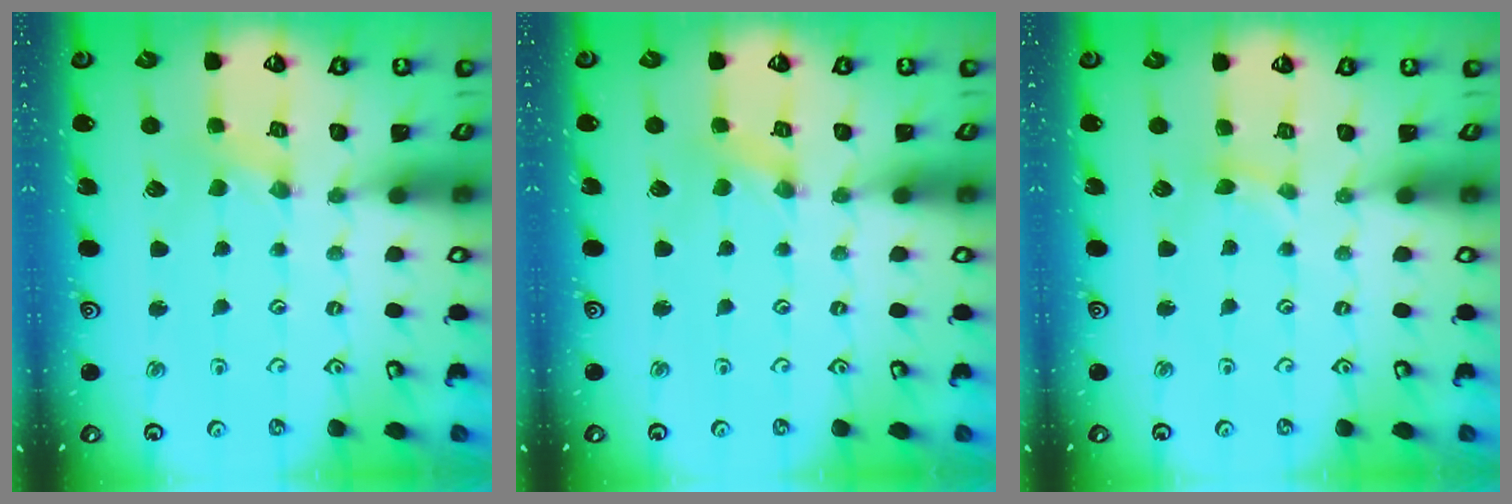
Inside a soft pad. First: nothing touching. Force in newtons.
{"total": 0.0}
{"total": 2.3, "press": 2.3, "slide": 0.3}